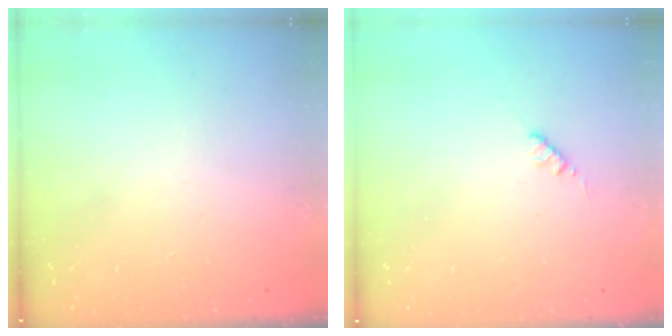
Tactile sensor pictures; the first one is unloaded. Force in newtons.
{"total": 2.8, "press": 2.8, "slide": 0.4}